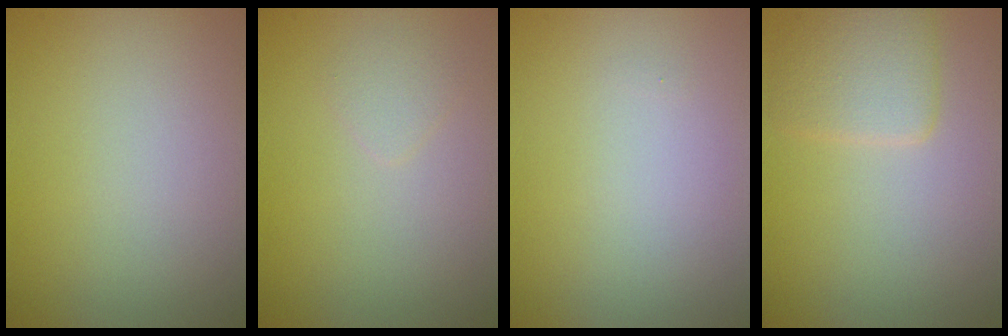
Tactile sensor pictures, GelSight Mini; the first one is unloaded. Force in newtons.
{"total": 0.9, "press": 0.9, "slide": 0.0}
{"total": 0.0}
{"total": 2.8, "press": 2.8, "slide": 0.1}